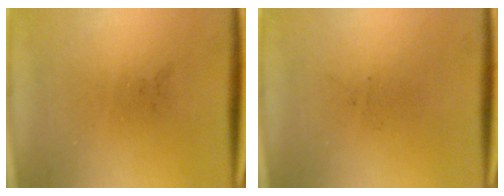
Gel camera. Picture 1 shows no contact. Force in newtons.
{"total": 0.0}